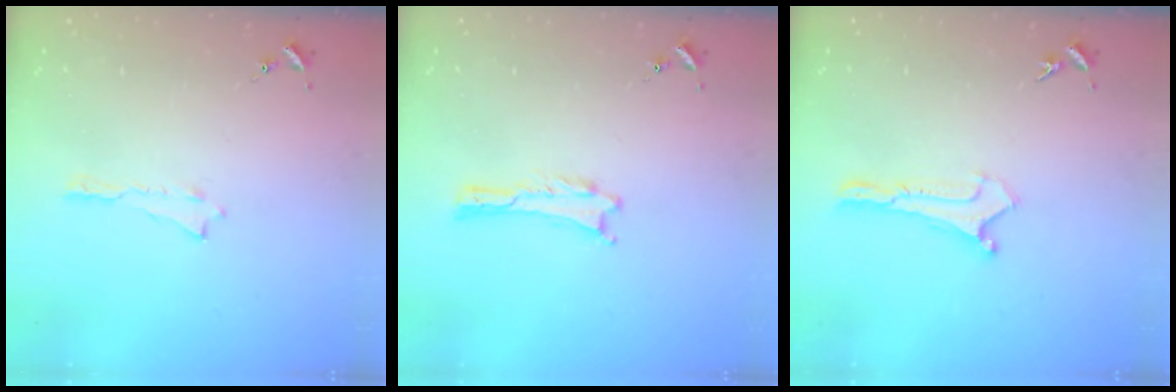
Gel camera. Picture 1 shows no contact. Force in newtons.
{"total": 0.0}
{"total": 0.0}